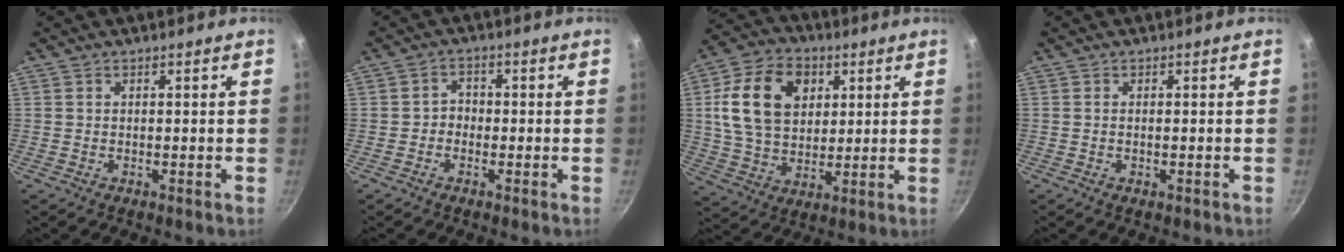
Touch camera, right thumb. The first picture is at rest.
{"total": 2.6, "force": [-0.8, 2.2, 1.1], "torque": [0.001, 0.015, -0.019]}
{"total": 16.7, "force": [4.4, 12.0, 10.8], "torque": [-0.179, -0.001, 0.074]}
{"total": 0.6, "force": [-0.2, 0.2, 0.5], "torque": [-0.010, 0.001, -0.003]}